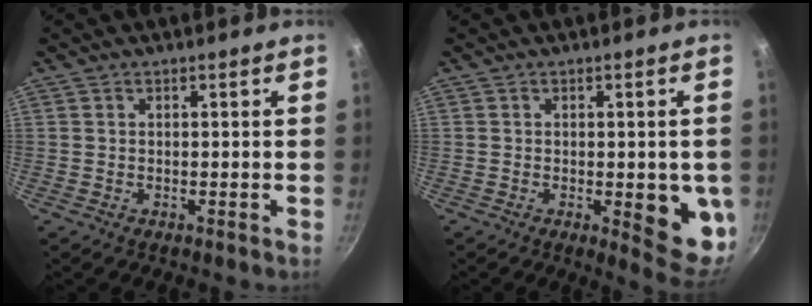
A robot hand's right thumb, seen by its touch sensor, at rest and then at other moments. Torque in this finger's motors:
{"motor_torque": [1.06, 1.24, 1.32, -0.01, 0.29]}